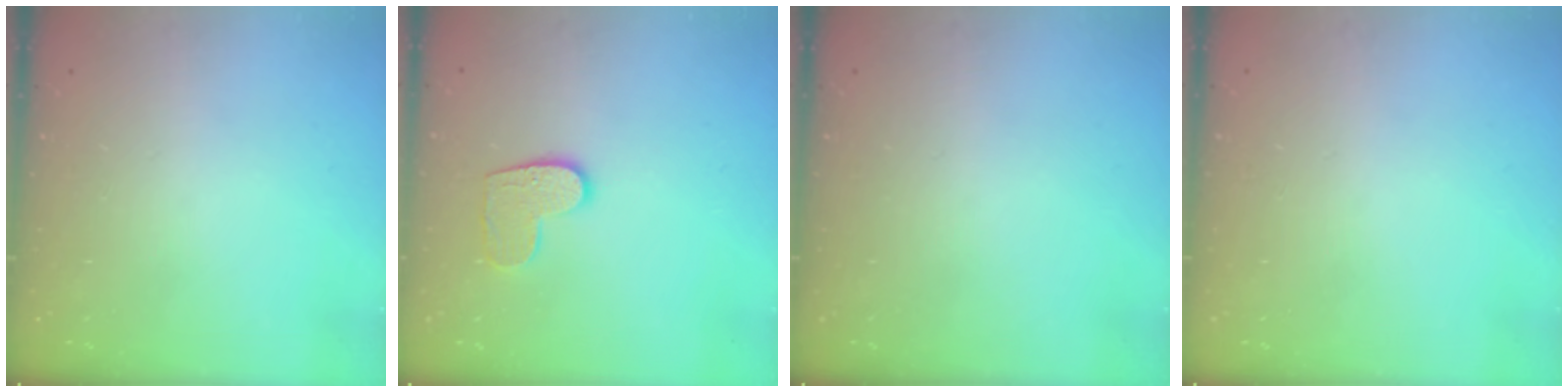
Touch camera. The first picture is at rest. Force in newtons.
{"total": 8.9, "press": 8.9, "slide": 0.5}
{"total": 0.0}
{"total": 0.5, "press": 0.5, "slide": 0.1}